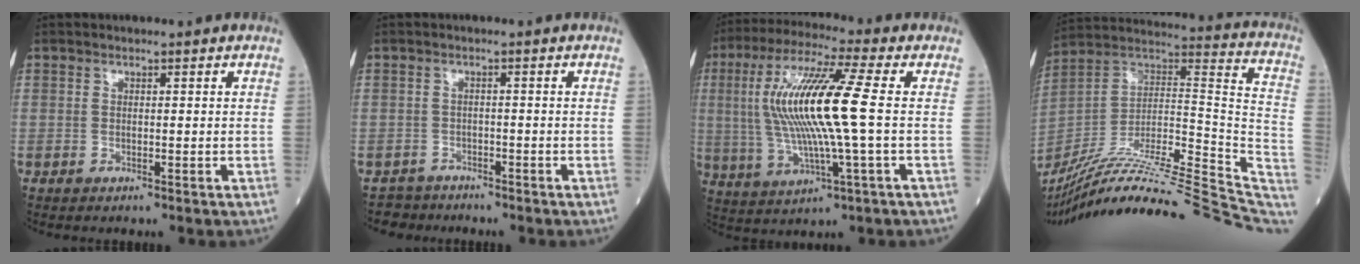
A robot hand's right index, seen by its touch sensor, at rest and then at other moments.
{"total": 2.8, "force": [-2.3, 1.1, -1.2], "torque": [0.018, 0.001, -0.044]}
{"total": 15.7, "force": [1.0, 0.6, 15.7], "torque": [-0.327, 0.011, 0.014]}
{"total": 35.4, "force": [-29.6, 3.5, 19.2], "torque": [-0.235, -0.026, -0.438]}